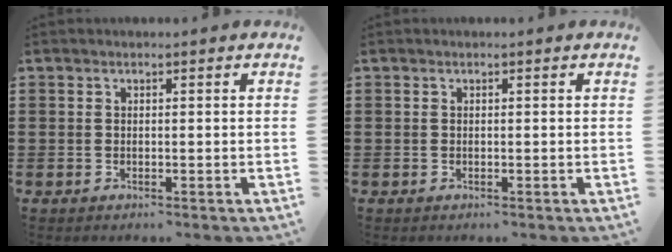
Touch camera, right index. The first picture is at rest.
{"total": 0.0}